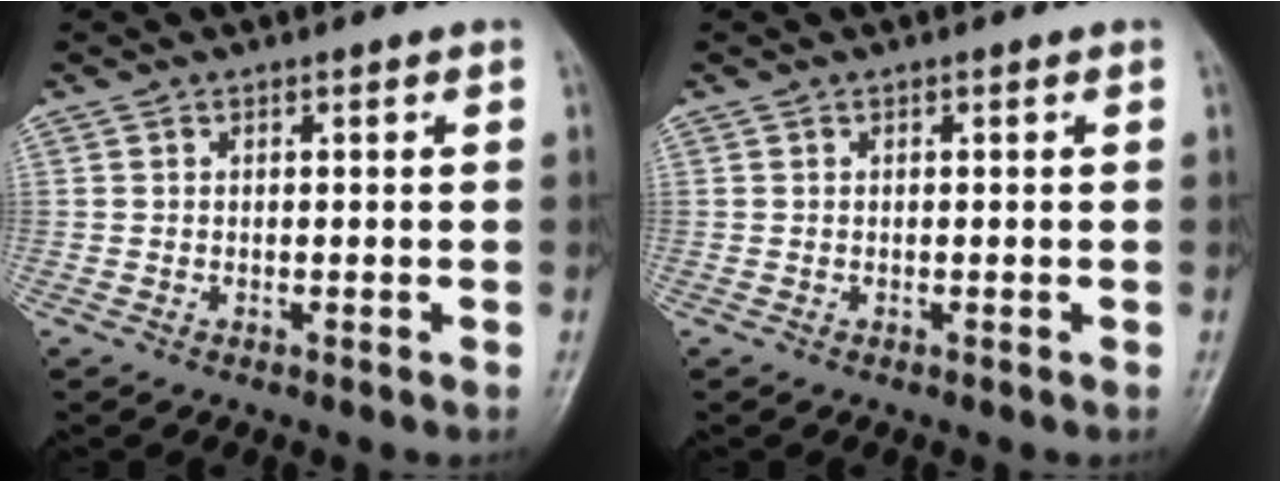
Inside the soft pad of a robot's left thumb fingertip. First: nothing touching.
{"total": 0.0}